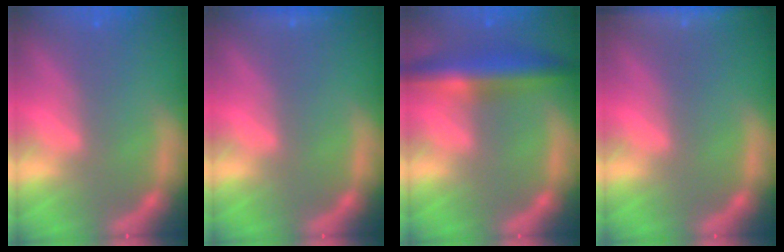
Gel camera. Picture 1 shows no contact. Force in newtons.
{"total": 0.9}
{"total": 5.9}
{"total": 5.0}